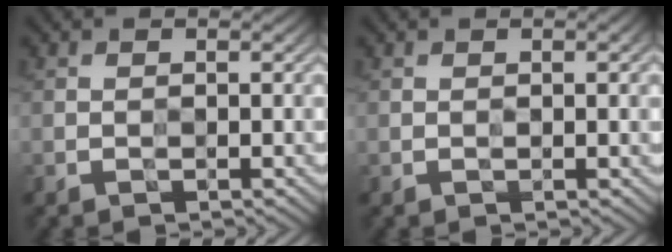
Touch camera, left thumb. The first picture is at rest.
{"total": 1.2, "force": [0.3, 0.1, 1.2], "torque": [-0.022, 0.000, 0.004]}